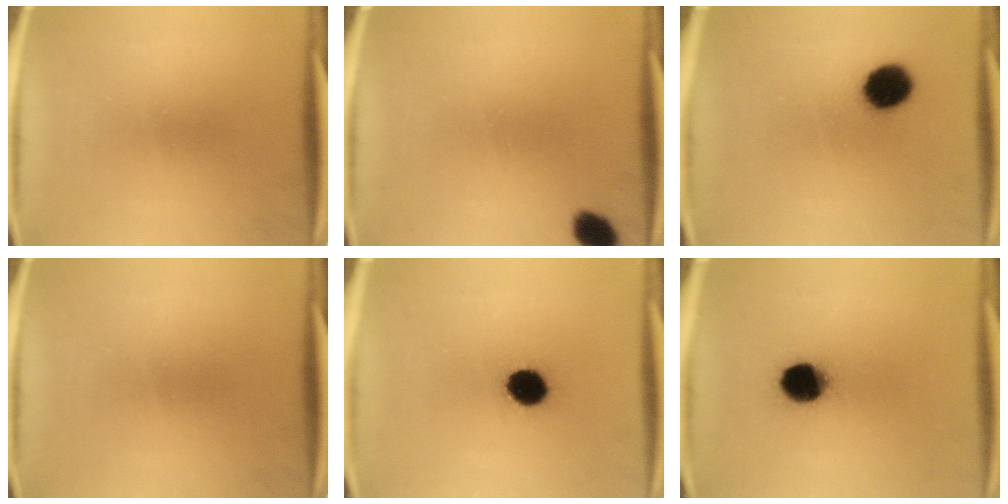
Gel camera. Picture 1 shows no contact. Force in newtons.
{"total": 4.3}
{"total": 8.5}
{"total": 0.0}
{"total": 6.7}
{"total": 10.5}